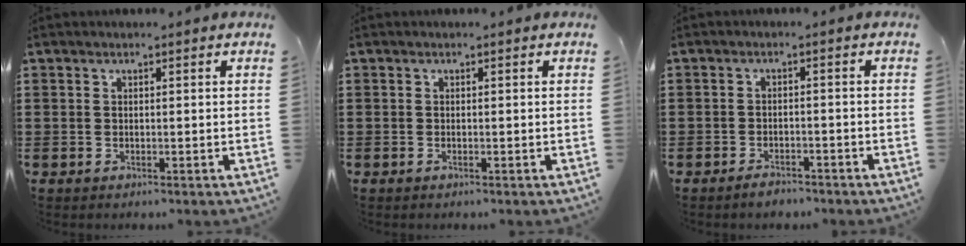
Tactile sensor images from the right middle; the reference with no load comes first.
{"total": 0.0}
{"total": 2.0, "force": [-1.9, 0.4, 0.3], "torque": [-0.011, 0.000, -0.038]}